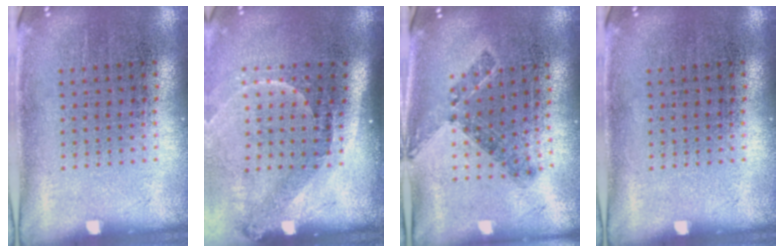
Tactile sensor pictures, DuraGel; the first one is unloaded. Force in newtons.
{"total": 2.2, "press": 1.5, "slide": 1.6}
{"total": 0.8, "press": 0.7, "slide": 0.3}
{"total": 0.0}